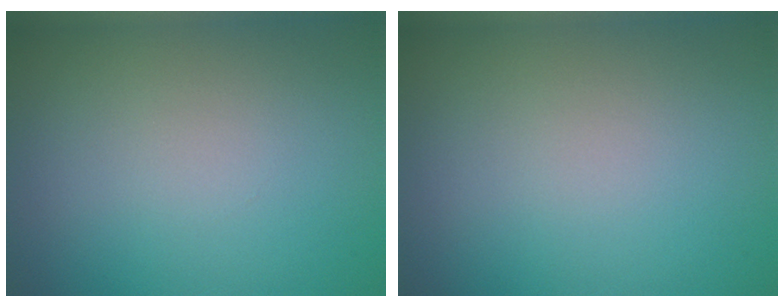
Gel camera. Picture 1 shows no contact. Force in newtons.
{"total": 0.0}